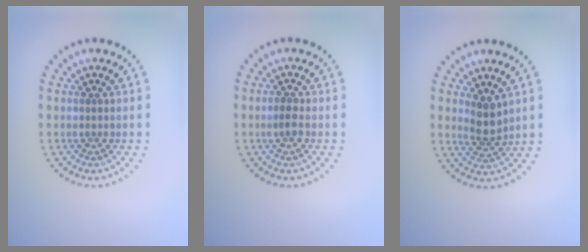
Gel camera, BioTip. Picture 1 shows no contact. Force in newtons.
{"total": 1.1, "press": 1.1, "slide": 0.2}
{"total": 2.3, "press": 1.9, "slide": 1.4}